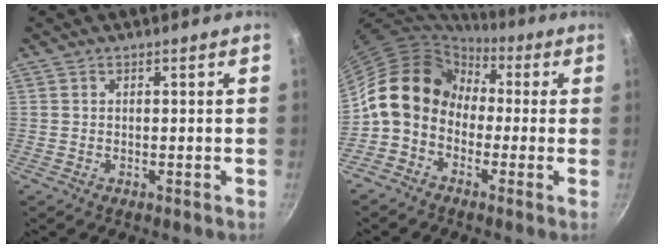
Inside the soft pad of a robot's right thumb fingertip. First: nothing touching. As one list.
[{"total": 12.7, "force": [0.1, 10.4, 7.3], "torque": [-0.089, 0.037, -0.024]}]